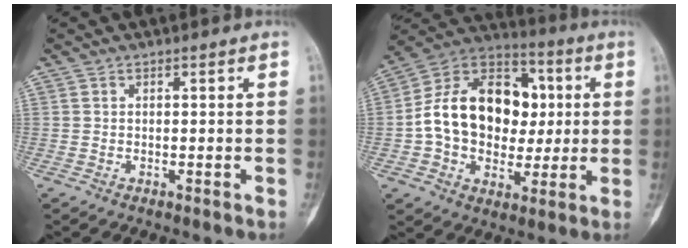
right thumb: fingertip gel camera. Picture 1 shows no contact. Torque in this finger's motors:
{"motor_torque": [2.11, 2.81, 1.10, -0.79, 0.50]}